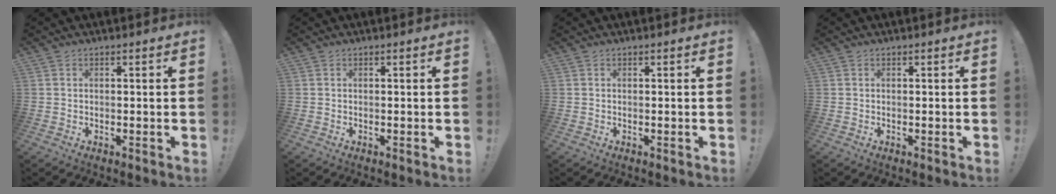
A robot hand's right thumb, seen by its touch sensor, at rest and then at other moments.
{"total": 0.0}
{"total": 0.0}
{"total": 0.0}